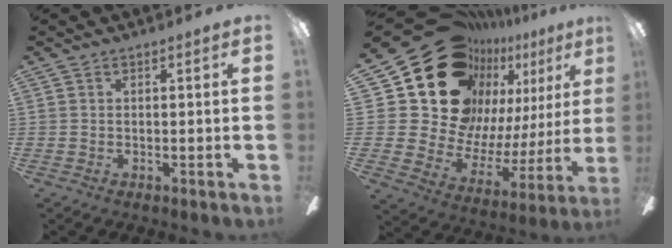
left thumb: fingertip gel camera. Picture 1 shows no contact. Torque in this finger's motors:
{"motor_torque": [0.84, 1.47, 1.35, -1.42, 0.10]}